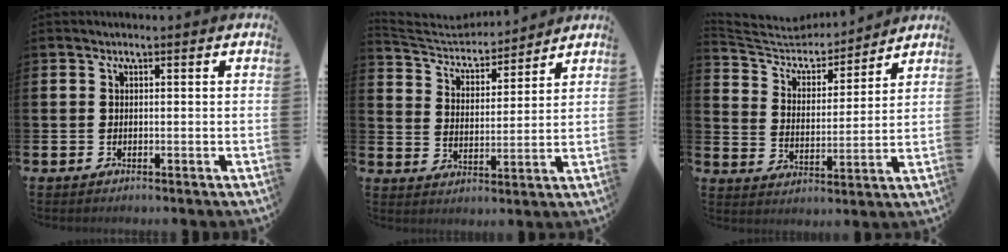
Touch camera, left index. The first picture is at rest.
{"total": 4.9, "force": [4.7, 1.2, 0.7], "torque": [-0.040, -0.038, 0.078]}
{"total": 6.8, "force": [6.4, 1.7, 1.2], "torque": [-0.061, -0.053, 0.108]}